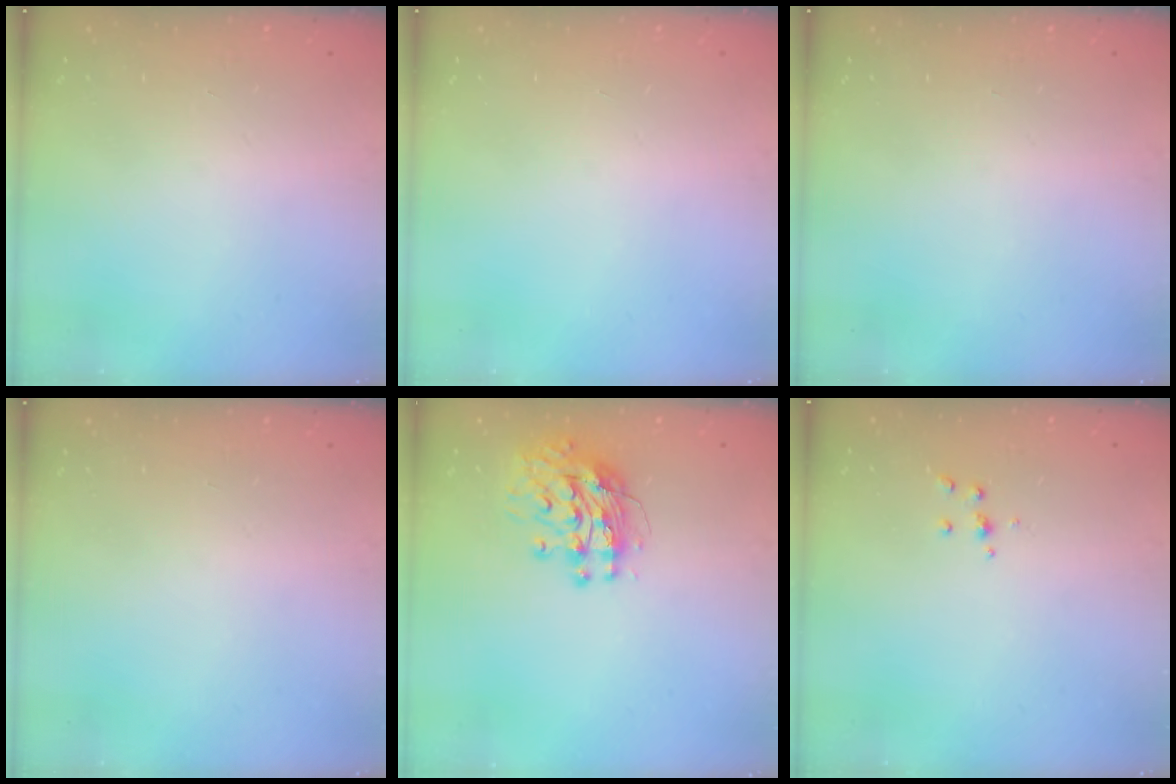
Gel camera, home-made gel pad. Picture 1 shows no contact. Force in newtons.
{"total": 0.0}
{"total": 0.0}
{"total": 0.0}
{"total": 10.8, "press": 10.8, "slide": 0.8}
{"total": 3.6, "press": 3.6, "slide": 0.3}